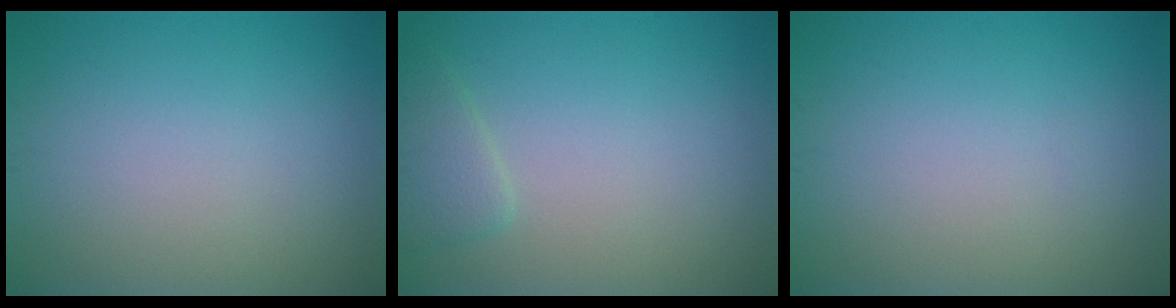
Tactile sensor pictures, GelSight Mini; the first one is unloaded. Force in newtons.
{"total": 1.9, "press": 1.9, "slide": 0.2}
{"total": 0.0}